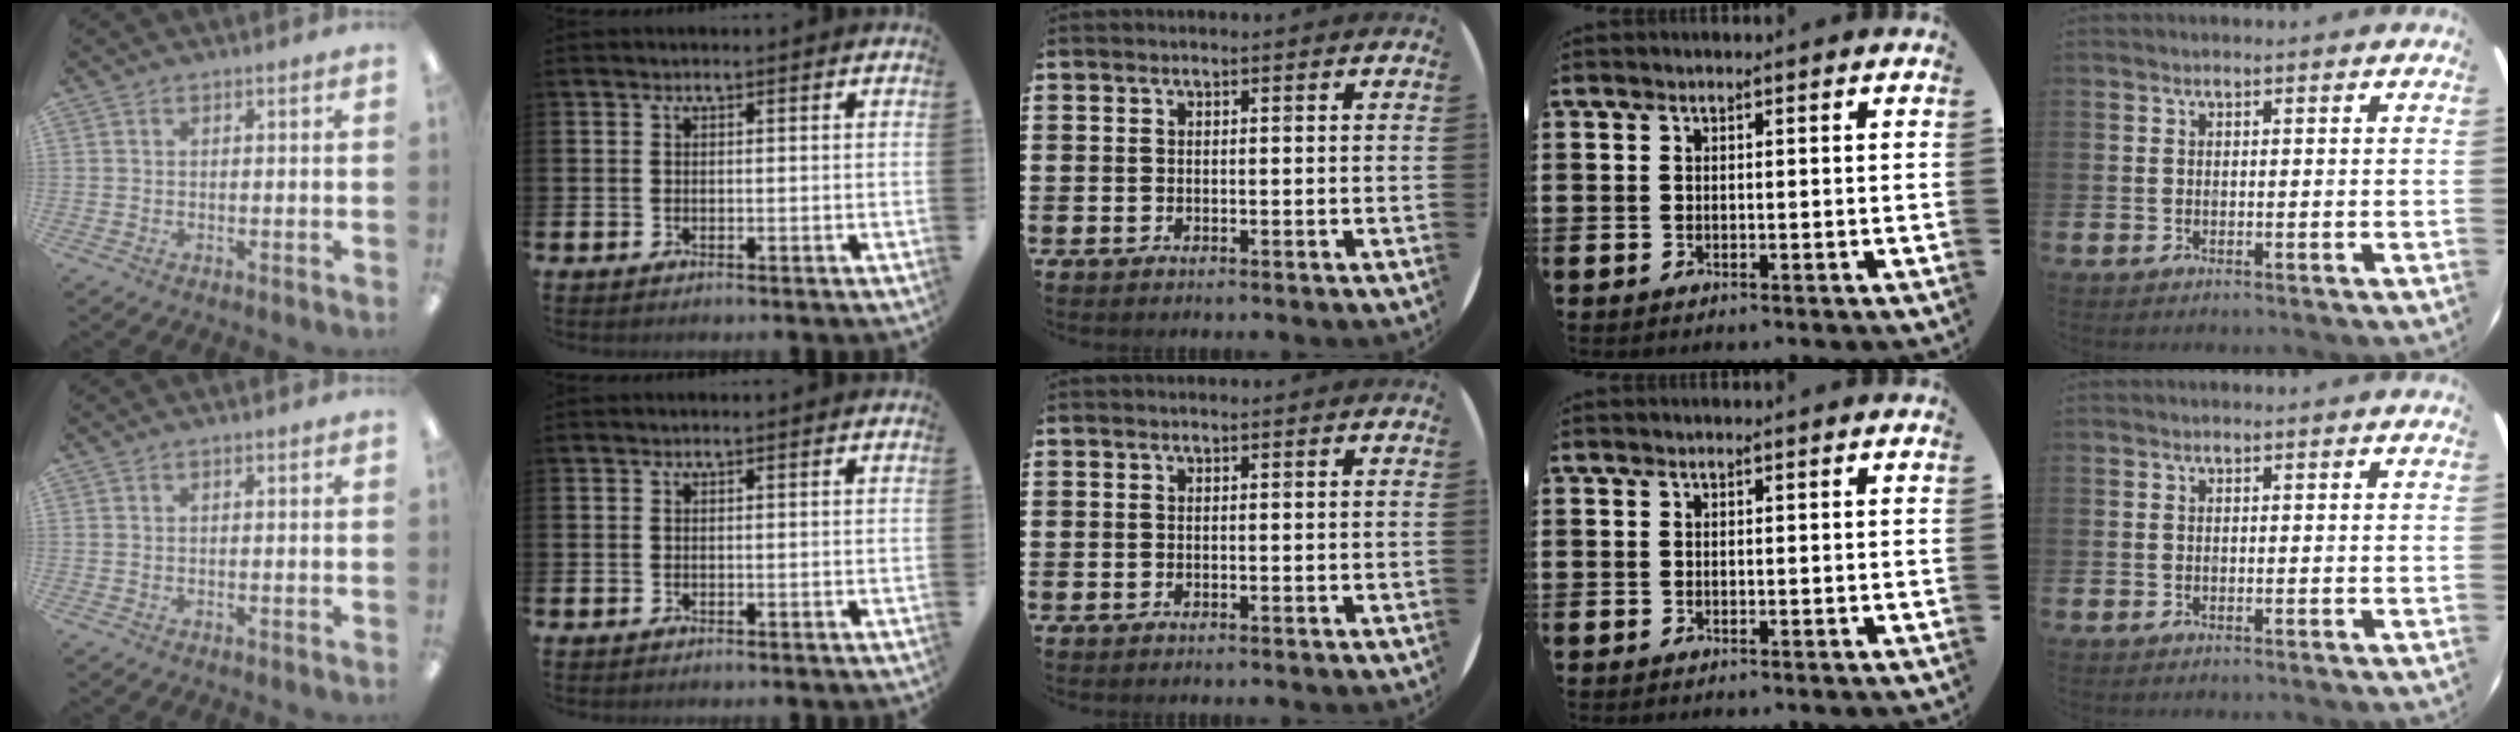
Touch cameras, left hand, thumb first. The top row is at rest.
{}